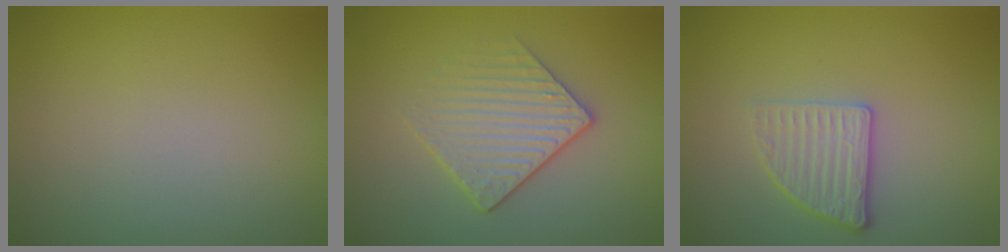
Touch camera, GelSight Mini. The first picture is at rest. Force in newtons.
{"total": 3.0, "press": 2.8, "slide": 1.2}
{"total": 2.6, "press": 2.3, "slide": 1.3}